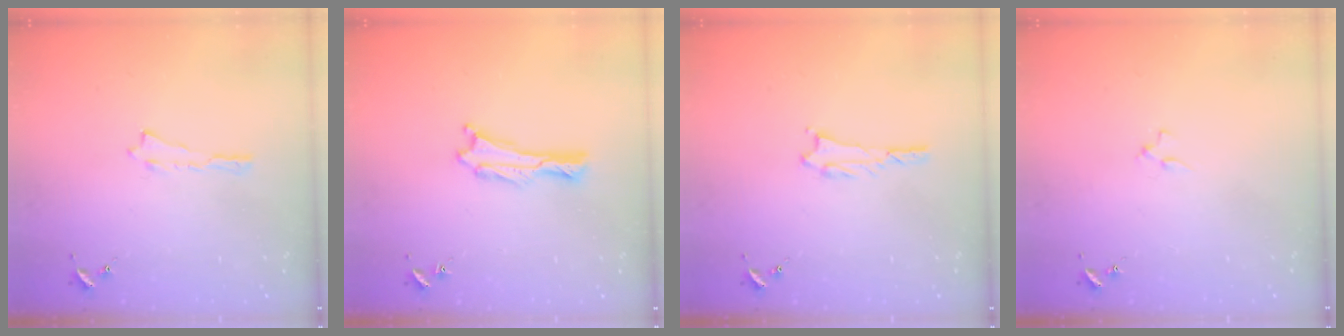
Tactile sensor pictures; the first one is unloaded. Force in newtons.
{"total": 0.6, "press": 0.6, "slide": 0.2}
{"total": 1.0, "press": 1.0, "slide": 0.1}
{"total": 0.9, "press": 0.9, "slide": 0.2}